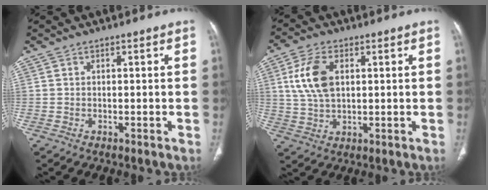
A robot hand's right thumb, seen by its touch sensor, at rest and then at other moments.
{"total": 9.3, "force": [2.2, 5.3, 7.2], "torque": [-0.148, 0.000, 0.046]}